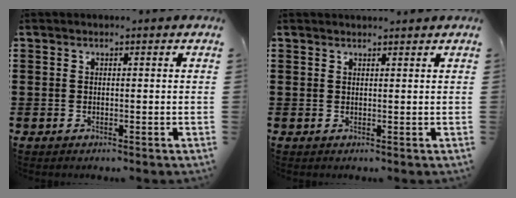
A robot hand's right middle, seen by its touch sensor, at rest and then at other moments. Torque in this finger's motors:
{"motor_torque": [-0.85, 0.01, 0.07, 0.01]}